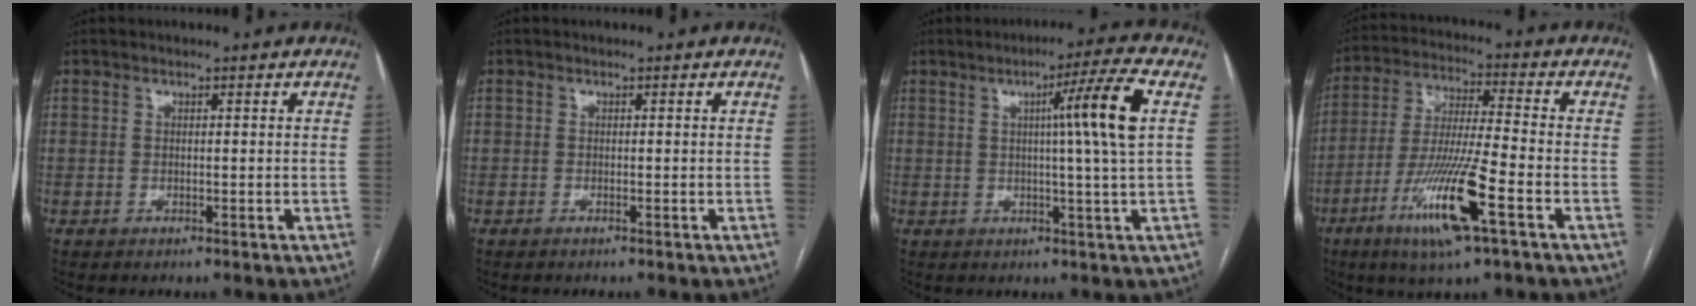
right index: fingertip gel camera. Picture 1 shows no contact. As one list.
[{"total": 0.0}, {"total": 8.8, "force": [1.8, -2.2, 8.3], "torque": [-0.129, 0.004, 0.032]}, {"total": 13.9, "force": [-6.3, 0.4, 12.4], "torque": [-0.253, -0.023, -0.115]}]